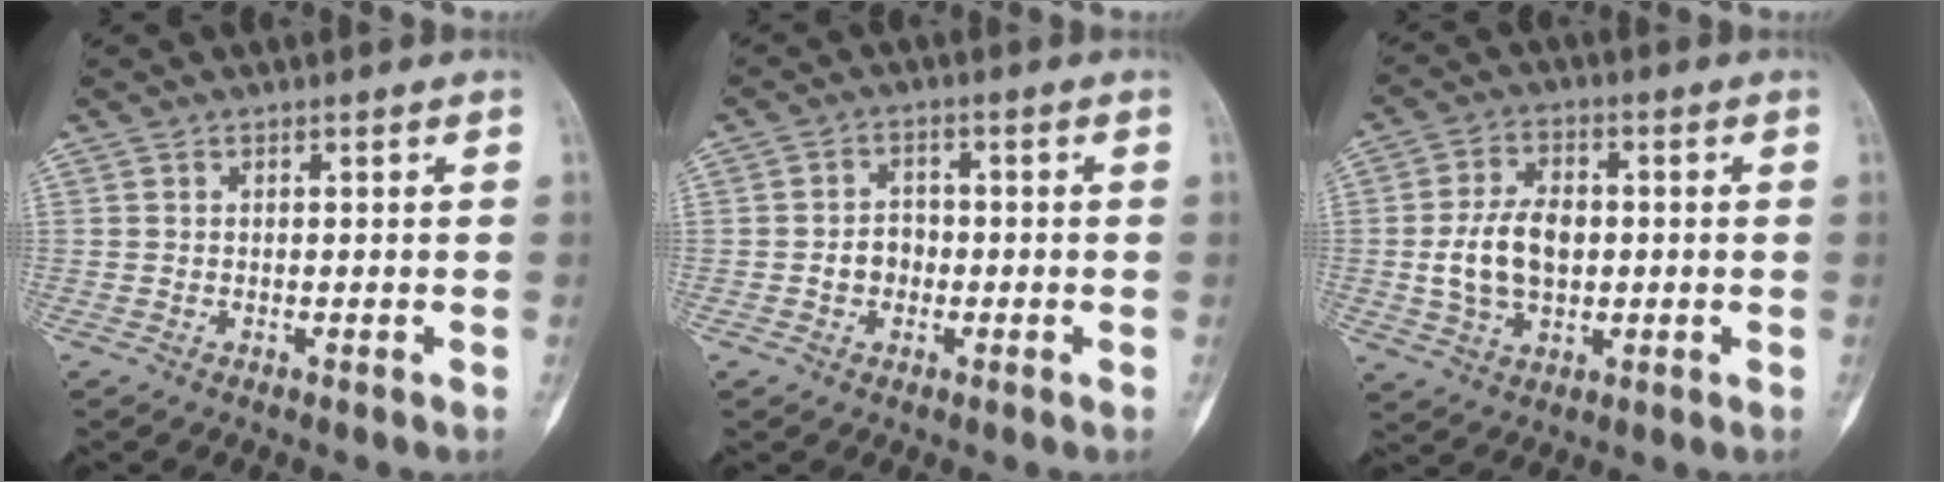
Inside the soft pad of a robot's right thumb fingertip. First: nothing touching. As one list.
[{"total": 3.9, "force": [-0.9, 3.2, 1.9], "torque": [-0.013, 0.015, -0.021]}, {"total": 10.8, "force": [-0.3, 7.2, 8.0], "torque": [-0.133, 0.011, -0.004]}]